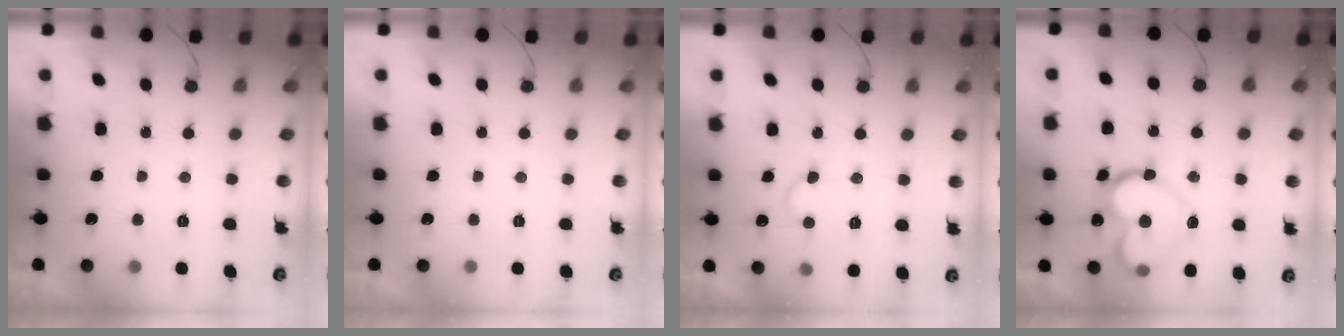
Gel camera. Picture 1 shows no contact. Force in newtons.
{"total": 0.0}
{"total": 7.8, "press": 7.7, "slide": 0.7}
{"total": 18.4, "press": 18.4, "slide": 1.4}